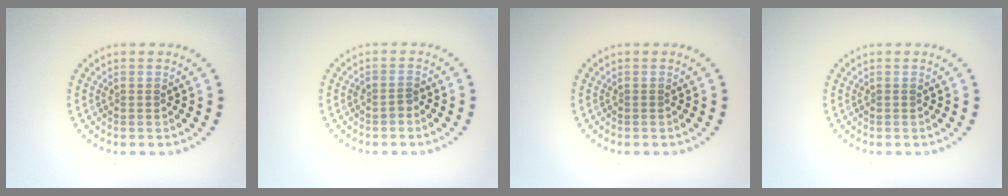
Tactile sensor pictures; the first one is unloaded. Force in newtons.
{"total": 1.0, "press": 0.8, "slide": 0.5}
{"total": 0.0}
{"total": 0.0}